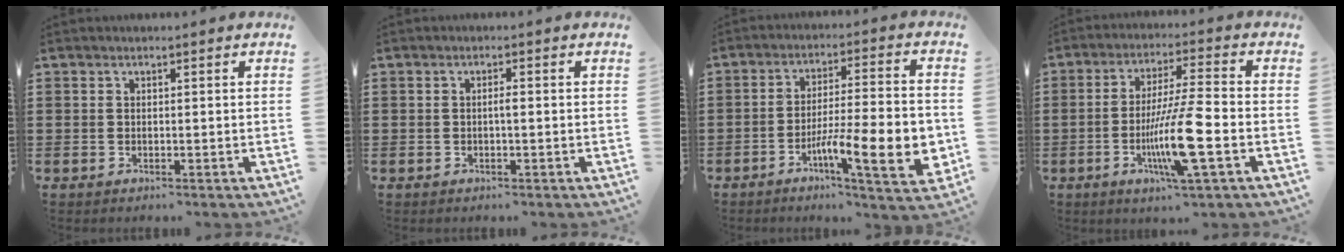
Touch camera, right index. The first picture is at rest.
{"total": 1.0, "force": [-0.2, 0.1, 0.9], "torque": [-0.018, -0.003, -0.003]}
{"total": 13.0, "force": [-4.1, 2.8, 12.0], "torque": [-0.187, -0.003, -0.068]}
{"total": 12.1, "force": [-3.5, 1.1, 11.5], "torque": [-0.222, -0.013, -0.069]}